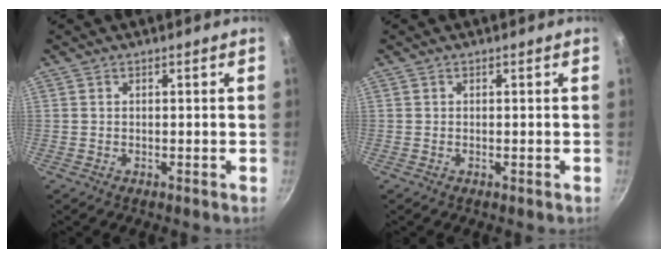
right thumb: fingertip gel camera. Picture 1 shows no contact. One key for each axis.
{"total": 0.0}